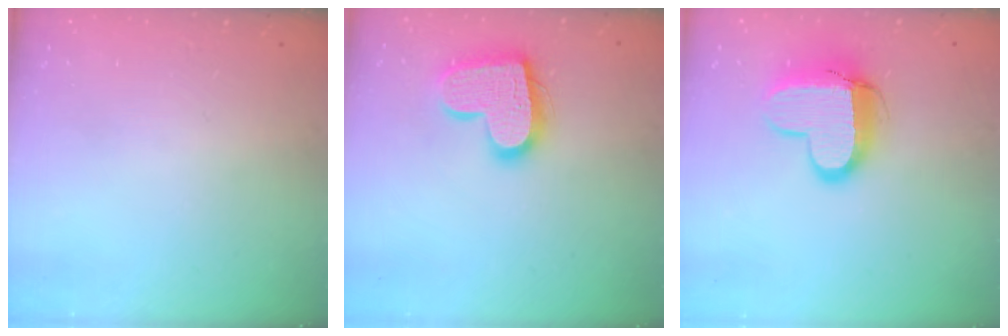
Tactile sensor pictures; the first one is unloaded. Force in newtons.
{"total": 16.7, "press": 16.7, "slide": 1.1}
{"total": 12.5, "press": 12.5, "slide": 1.0}